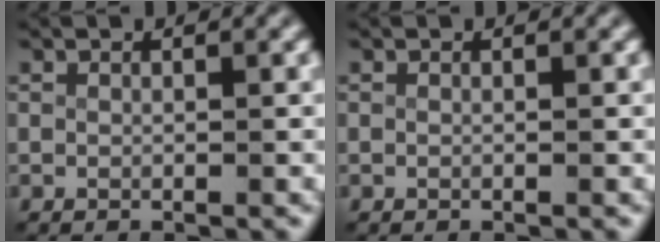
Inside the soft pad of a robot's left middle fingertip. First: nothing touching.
{"total": 0.0}